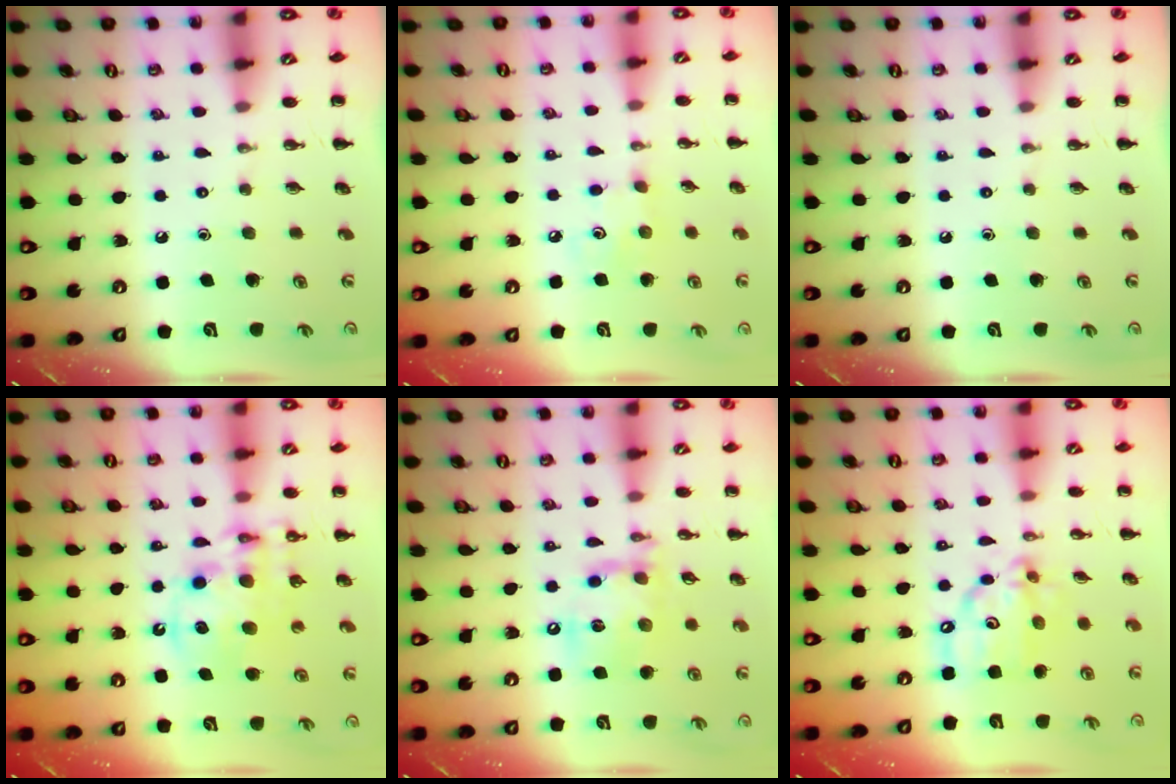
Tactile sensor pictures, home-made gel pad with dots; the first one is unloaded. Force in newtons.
{"total": 4.9, "press": 4.7, "slide": 1.2}
{"total": 0.0}
{"total": 12.5, "press": 12.1, "slide": 2.9}
{"total": 14.7, "press": 14.5, "slide": 2.0}
{"total": 11.5, "press": 11.2, "slide": 2.5}